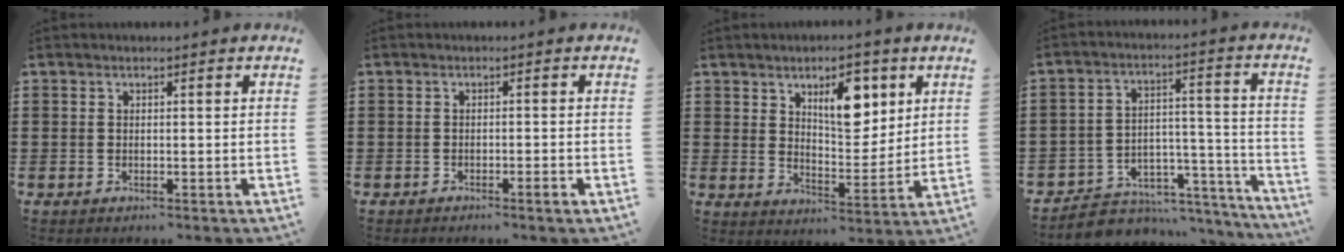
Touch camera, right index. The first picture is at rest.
{"total": 1.4, "force": [-1.0, 0.0, 1.0], "torque": [-0.017, -0.006, -0.017]}
{"total": 8.5, "force": [4.1, 4.3, 6.0], "torque": [-0.085, -0.007, 0.065]}
{"total": 4.4, "force": [-3.6, 2.5, 0.5], "torque": [-0.019, 0.007, -0.071]}